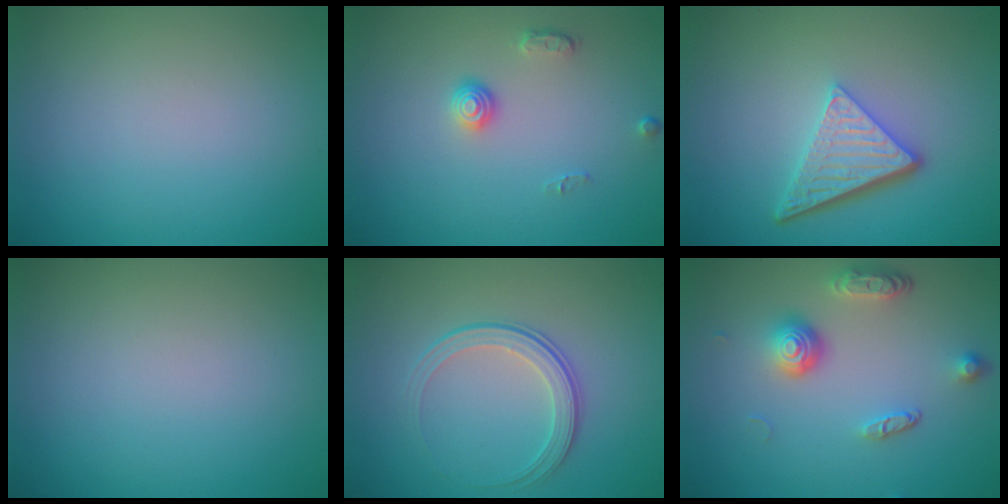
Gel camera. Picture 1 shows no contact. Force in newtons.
{"total": 1.4, "press": 1.0, "slide": 1.0}
{"total": 4.9, "press": 3.5, "slide": 3.4}
{"total": 0.0}
{"total": 2.5, "press": 1.9, "slide": 1.7}
{"total": 3.9, "press": 2.9, "slide": 2.7}